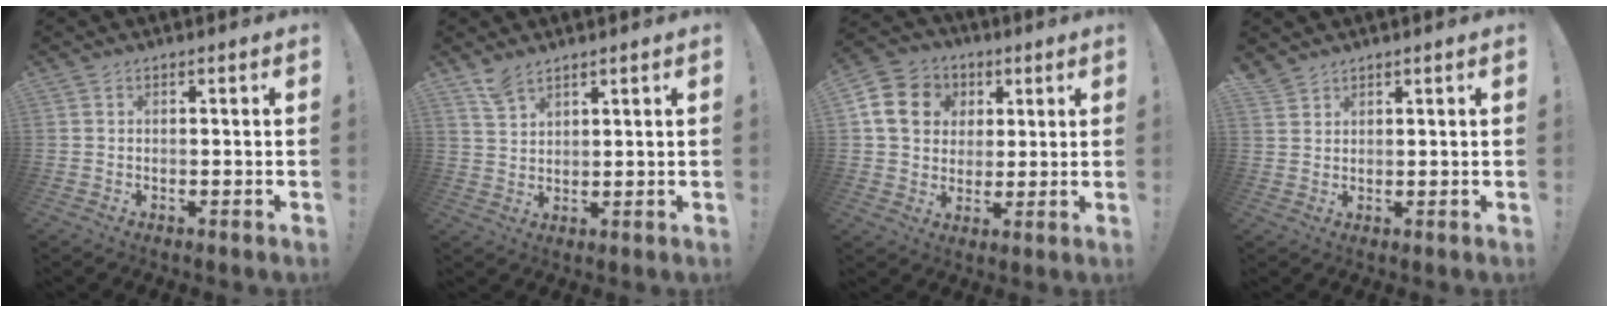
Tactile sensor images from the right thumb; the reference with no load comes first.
{"total": 4.9, "force": [4.1, 1.9, 2.0], "torque": [-0.035, -0.021, 0.077]}
{"total": 13.0, "force": [3.4, 11.2, 5.7], "torque": [-0.085, 0.003, 0.074]}
{"total": 2.4, "force": [2.2, 0.9, 0.3], "torque": [-0.009, -0.013, 0.044]}